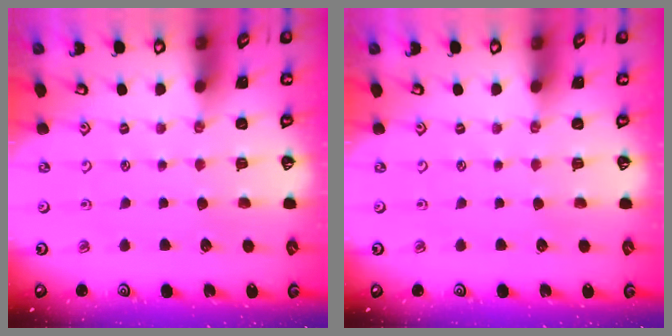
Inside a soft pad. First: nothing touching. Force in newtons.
{"total": 0.0}